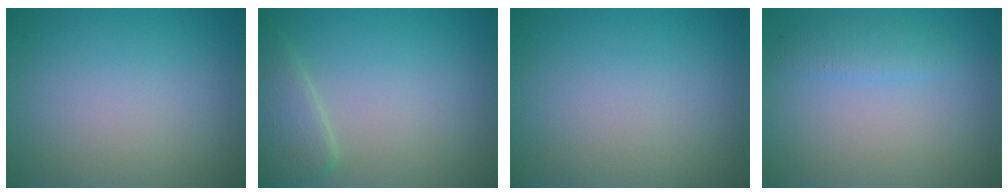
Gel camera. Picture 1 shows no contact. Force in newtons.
{"total": 3.0, "press": 2.9, "slide": 0.2}
{"total": 0.0}
{"total": 1.7, "press": 1.7, "slide": 0.1}